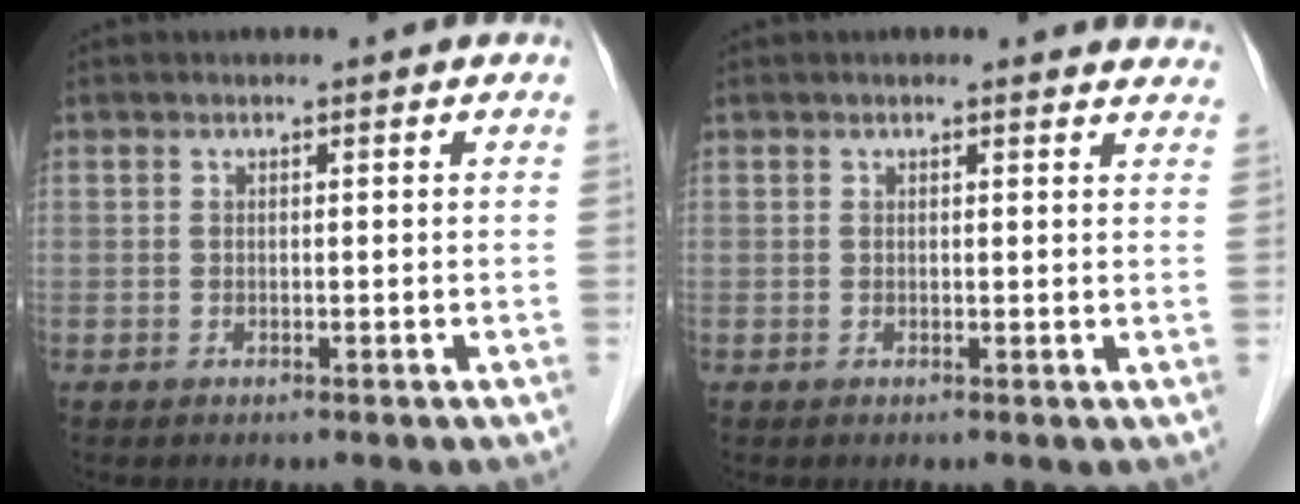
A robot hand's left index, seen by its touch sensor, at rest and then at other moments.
{"total": 4.5, "force": [4.3, 0.9, 0.8], "torque": [0.000, -0.008, 0.023]}